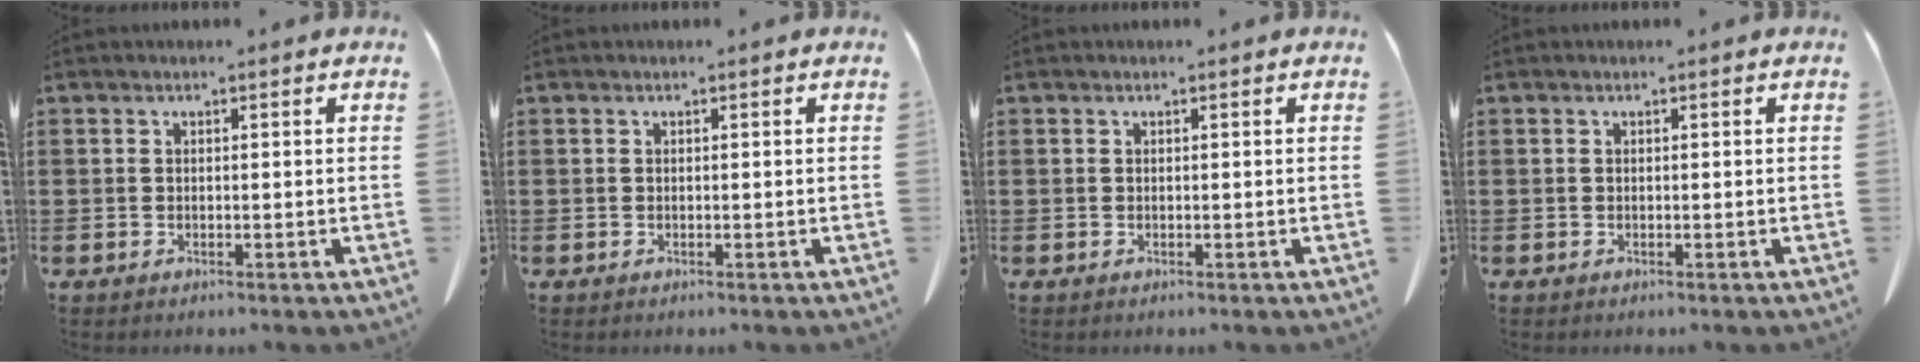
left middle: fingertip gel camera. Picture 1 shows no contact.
{"total": 0.0}
{"total": 0.0}
{"total": 0.0}